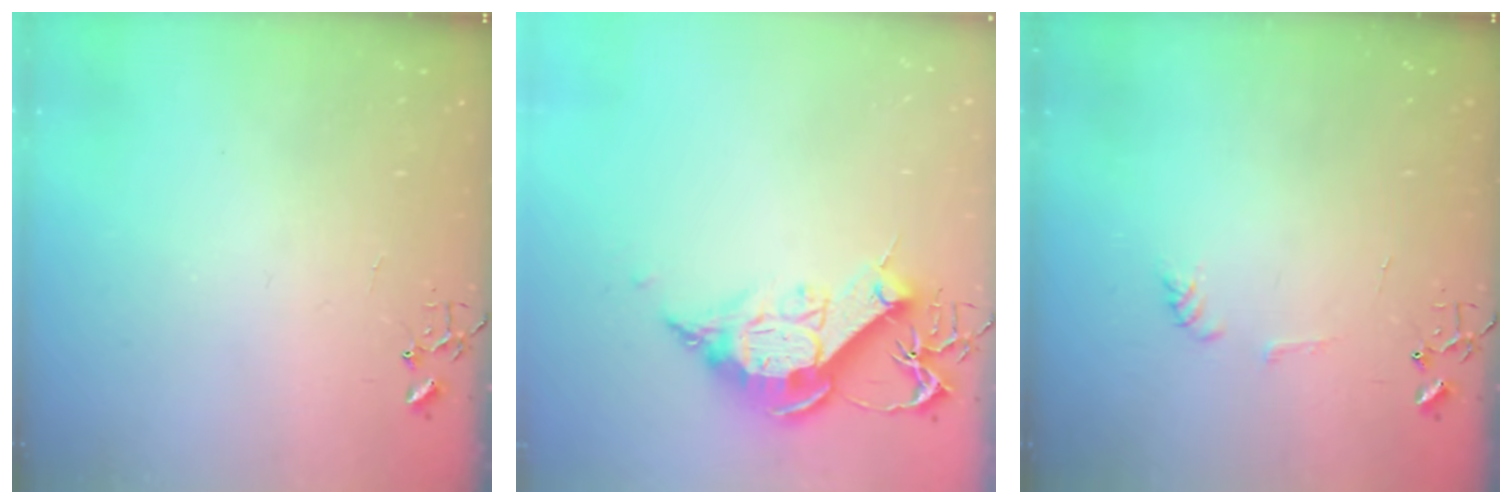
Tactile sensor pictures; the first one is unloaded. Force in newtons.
{"total": 13.9, "press": 13.9, "slide": 1.1}
{"total": 5.5, "press": 5.4, "slide": 0.7}